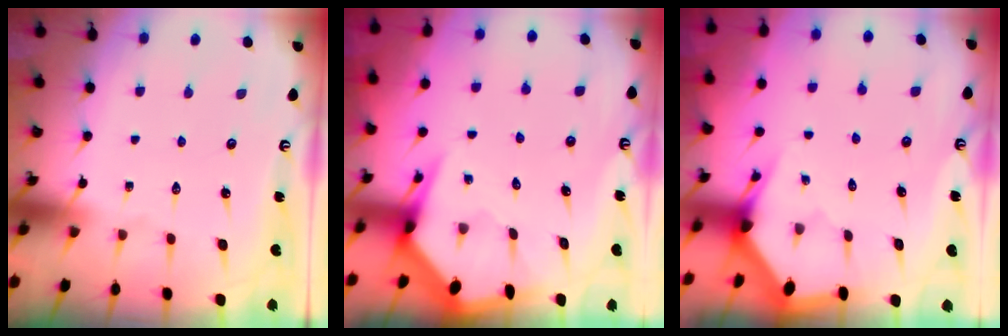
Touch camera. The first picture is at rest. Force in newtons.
{"total": 4.9, "press": 4.8, "slide": 0.6}
{"total": 2.9, "press": 2.9, "slide": 0.1}